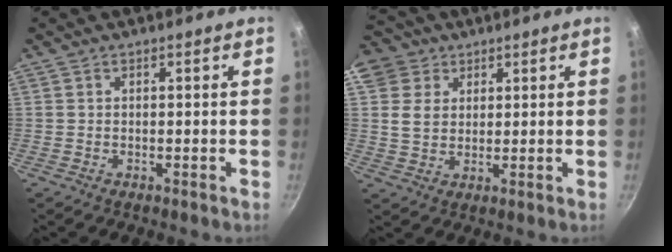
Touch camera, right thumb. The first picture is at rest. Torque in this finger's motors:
{"motor_torque": [-0.60, 2.39, 0.37, -0.15, 0.28]}